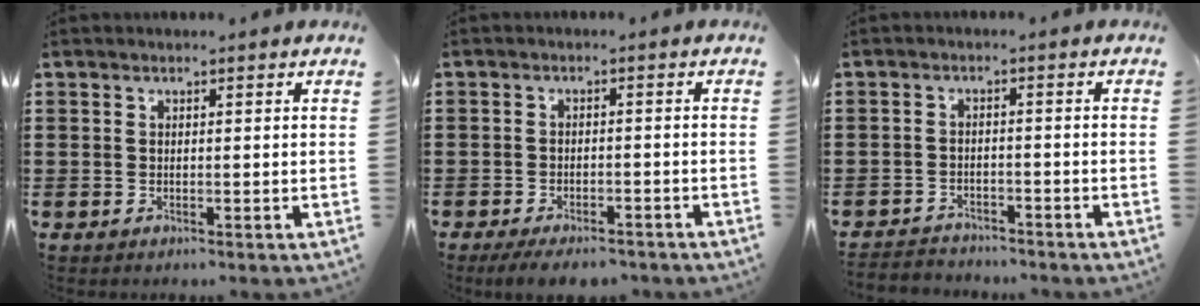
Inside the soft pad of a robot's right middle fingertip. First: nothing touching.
{"total": 3.2, "force": [-3.0, 0.6, 0.8], "torque": [-0.022, 0.000, -0.063]}
{"total": 2.5, "force": [-2.4, 0.5, -0.1], "torque": [-0.007, -0.002, -0.053]}